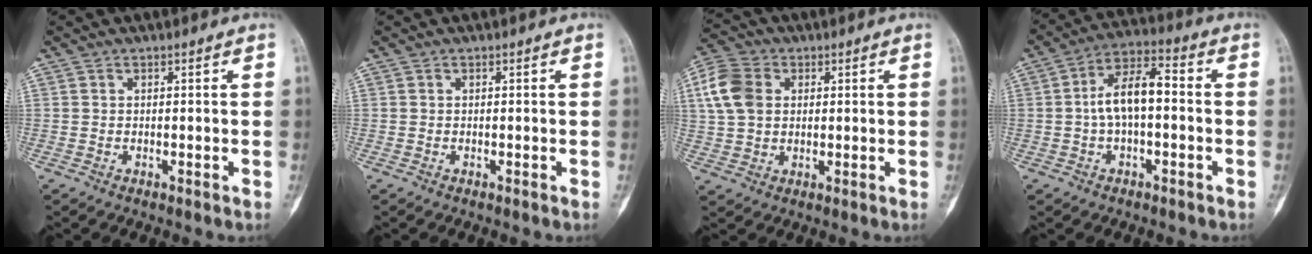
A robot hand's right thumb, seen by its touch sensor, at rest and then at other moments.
{"total": 0.0}
{"total": 6.5, "force": [1.3, 5.0, 3.9], "torque": [-0.073, 0.009, 0.021]}
{"total": 9.7, "force": [-0.5, 4.9, 8.4], "torque": [-0.150, 0.040, -0.018]}